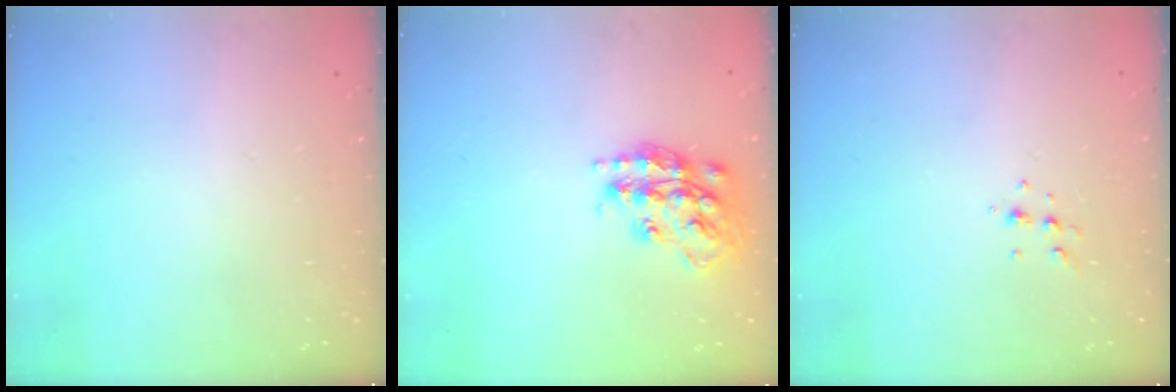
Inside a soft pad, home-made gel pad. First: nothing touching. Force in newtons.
{"total": 18.0, "press": 17.9, "slide": 1.2}
{"total": 4.3, "press": 4.2, "slide": 0.9}